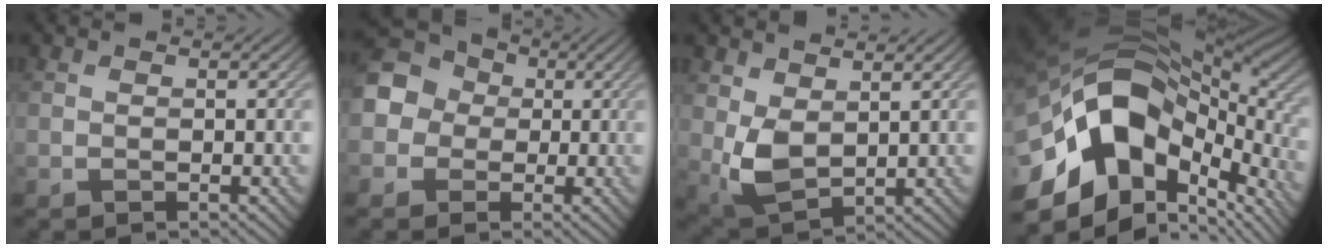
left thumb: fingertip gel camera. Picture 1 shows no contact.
{"total": 9.8, "force": [0.4, 9.2, 3.1], "torque": [-0.125, 0.029, -0.032]}
{"total": 5.1, "force": [1.7, 3.0, 3.7], "torque": [-0.093, -0.009, 0.037]}
{"total": 18.5, "force": [-4.5, 11.8, 13.5], "torque": [-0.284, -0.017, -0.072]}